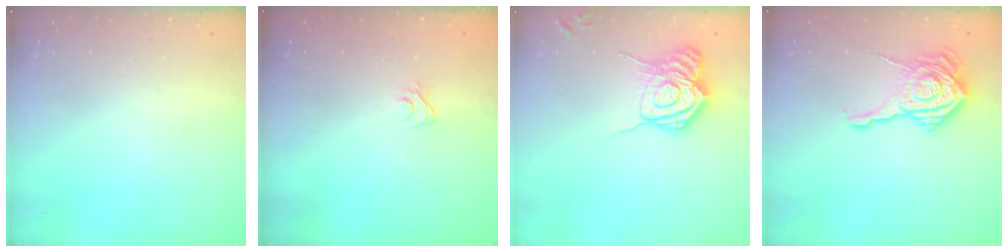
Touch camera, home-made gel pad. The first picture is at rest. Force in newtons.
{"total": 2.9, "press": 2.6, "slide": 1.2}
{"total": 16.7, "press": 16.7, "slide": 0.6}
{"total": 17.6, "press": 17.5, "slide": 1.1}